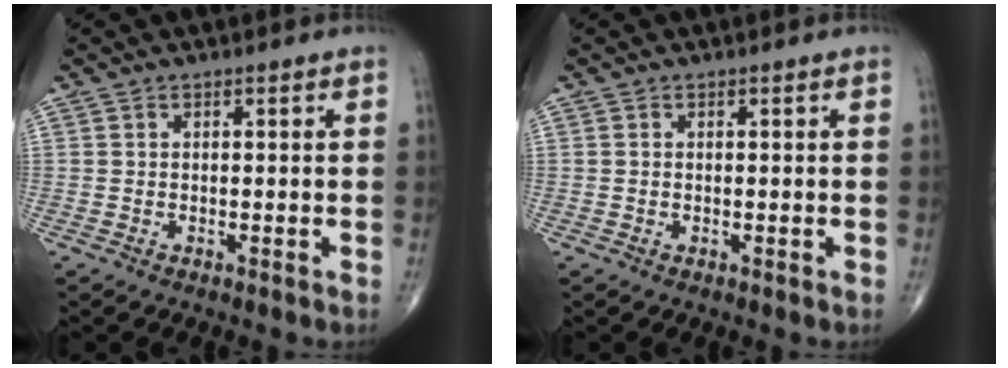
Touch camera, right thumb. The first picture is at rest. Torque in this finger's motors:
{"motor_torque": [-0.25, 0.04, -0.14, -0.02, -0.06]}